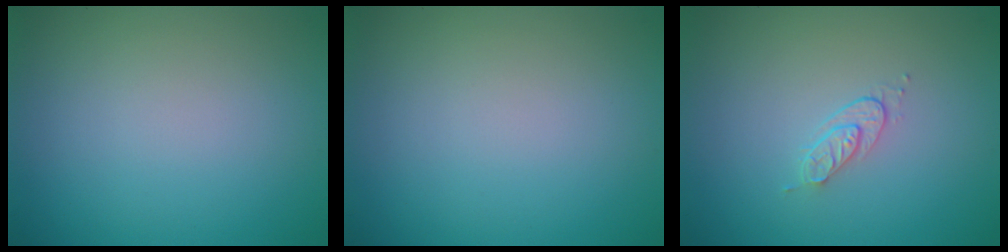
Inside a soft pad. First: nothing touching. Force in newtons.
{"total": 0.0}
{"total": 1.5, "press": 0.8, "slide": 1.3}